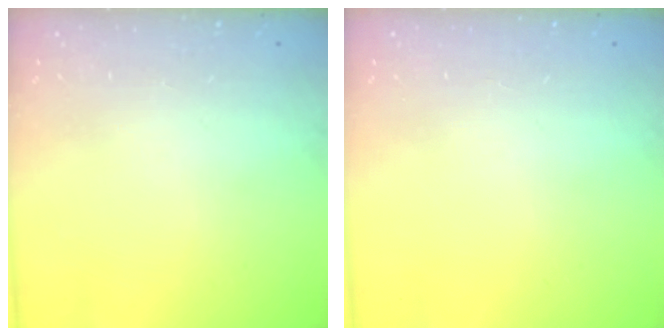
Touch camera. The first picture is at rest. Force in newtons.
{"total": 0.0}